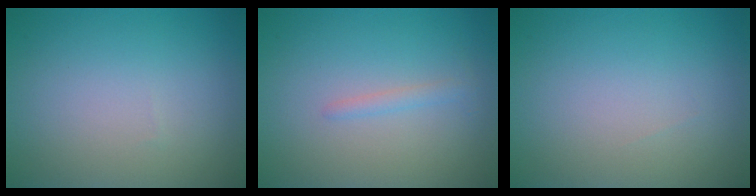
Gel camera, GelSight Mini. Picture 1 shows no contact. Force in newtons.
{"total": 1.0, "press": 1.0, "slide": 0.0}
{"total": 0.0}